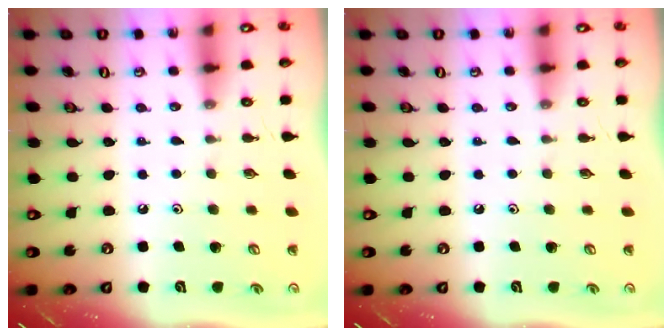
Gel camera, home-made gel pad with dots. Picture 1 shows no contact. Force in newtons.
{"total": 0.0}